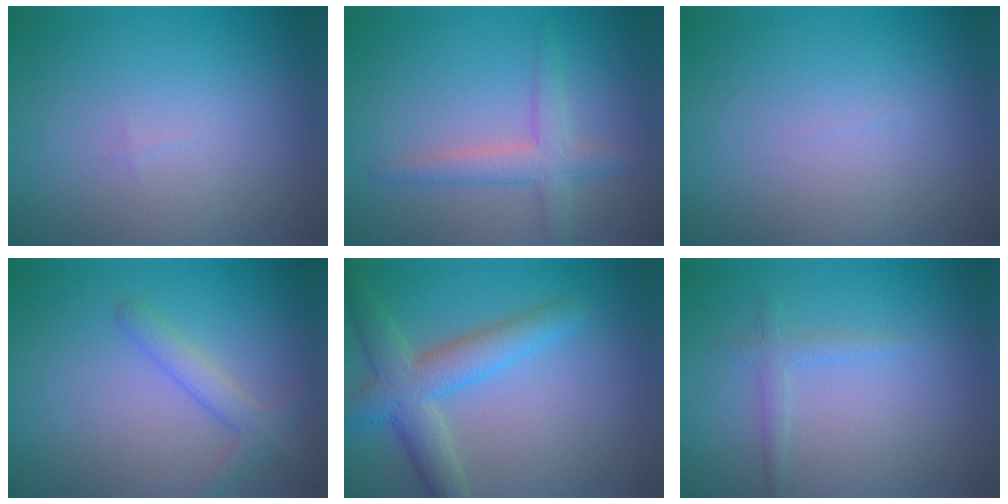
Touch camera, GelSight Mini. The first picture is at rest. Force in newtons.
{"total": 2.9, "press": 2.9, "slide": 0.2}
{"total": 0.0}
{"total": 2.5, "press": 2.5, "slide": 0.1}
{"total": 5.0, "press": 5.0, "slide": 0.2}
{"total": 1.4, "press": 1.4, "slide": 0.1}